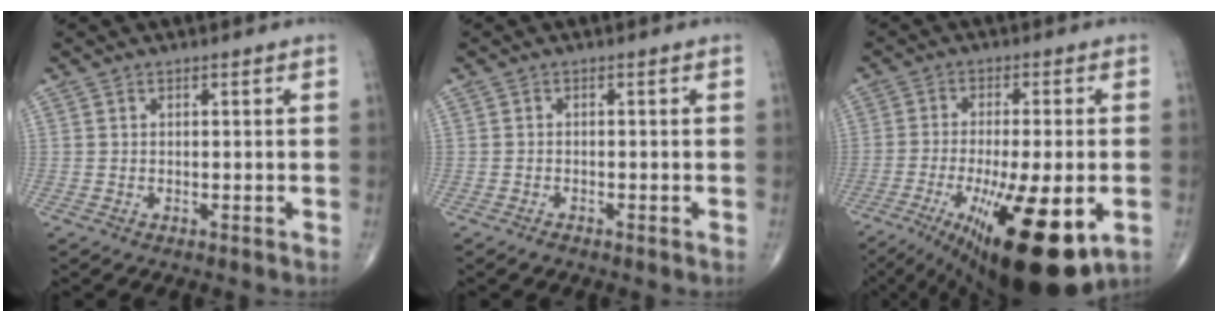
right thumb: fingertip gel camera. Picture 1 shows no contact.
{"total": 0.9, "force": [-0.7, 0.3, 0.5], "torque": [-0.009, -0.001, -0.015]}
{"total": 21.3, "force": [-7.6, 6.4, 18.9], "torque": [-0.282, -0.020, -0.099]}